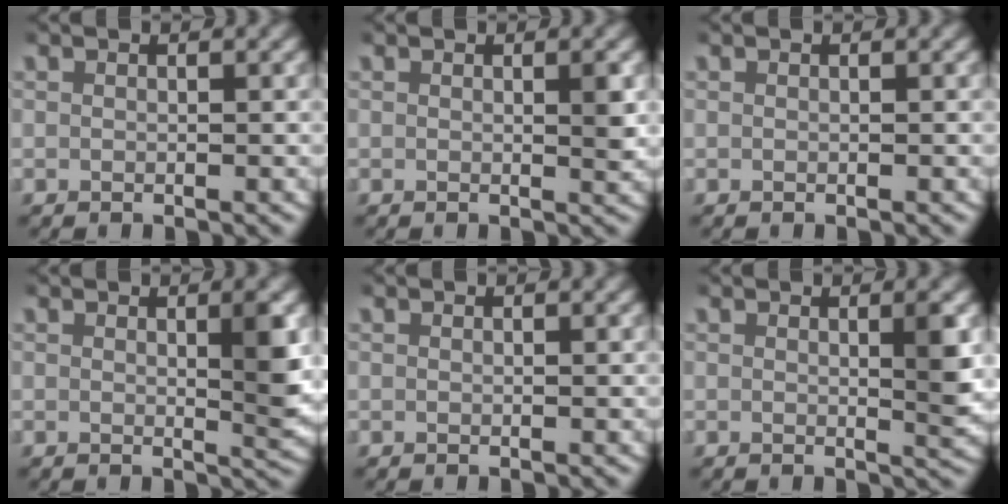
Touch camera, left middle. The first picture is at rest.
{"total": 1.1, "force": [0.3, 0.1, 1.0], "torque": [-0.007, -0.004, 0.004]}
{"total": 0.0}
{"total": 2.8, "force": [0.6, 0.5, 2.7], "torque": [-0.028, -0.009, 0.010]}
{"total": 0.0}
{"total": 2.3, "force": [0.5, 0.3, 2.2], "torque": [-0.022, -0.008, 0.008]}